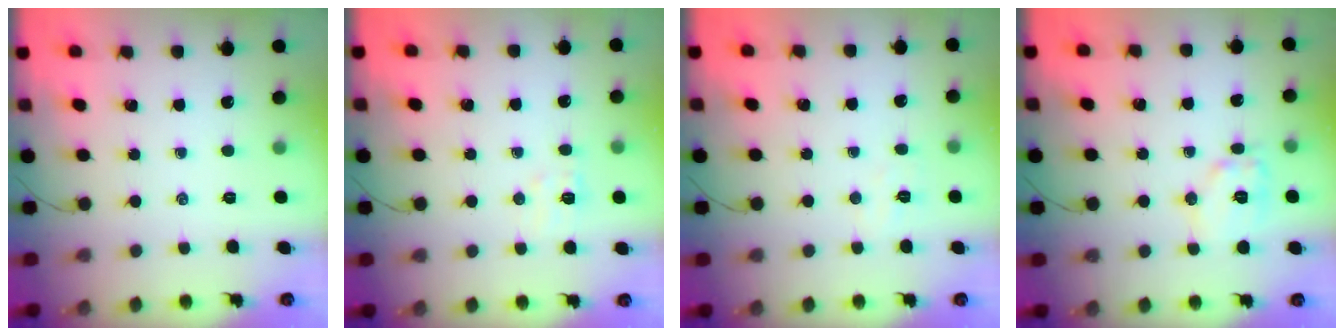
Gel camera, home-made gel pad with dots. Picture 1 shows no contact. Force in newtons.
{"total": 5.6, "press": 5.5, "slide": 1.0}
{"total": 3.2, "press": 3.1, "slide": 0.8}
{"total": 9.7, "press": 9.7, "slide": 0.4}